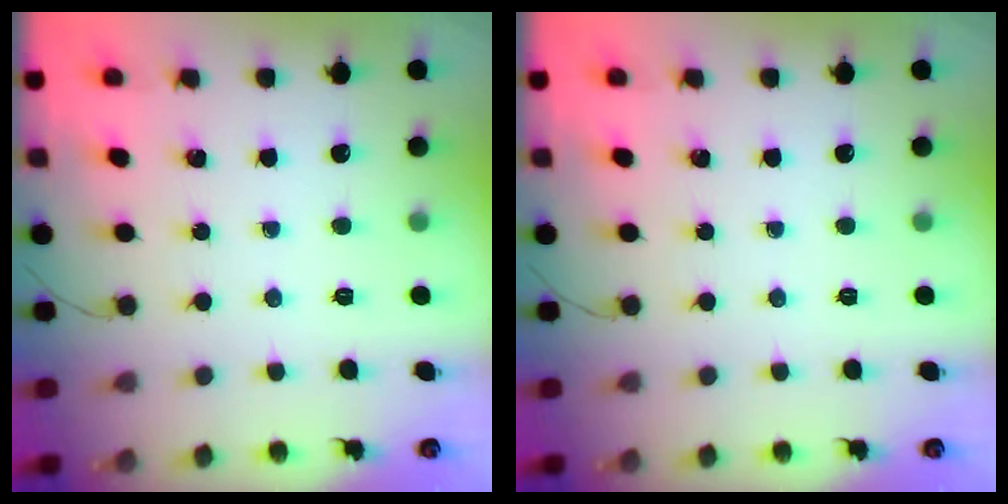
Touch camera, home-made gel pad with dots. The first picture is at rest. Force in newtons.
{"total": 0.0}